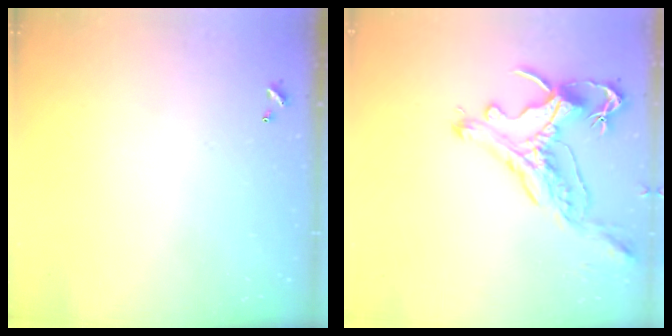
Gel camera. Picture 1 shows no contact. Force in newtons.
{"total": 1.2, "press": 0.9, "slide": 0.9}